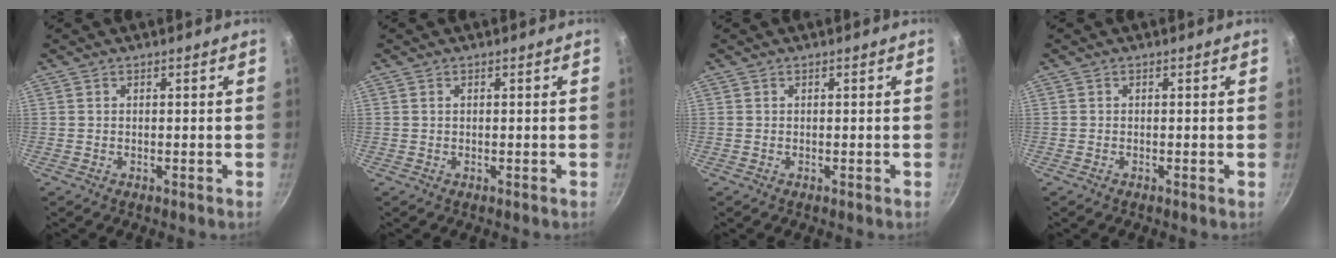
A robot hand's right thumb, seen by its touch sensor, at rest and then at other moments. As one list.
[{"total": 0.0}, {"total": 0.0}, {"total": 0.0}]